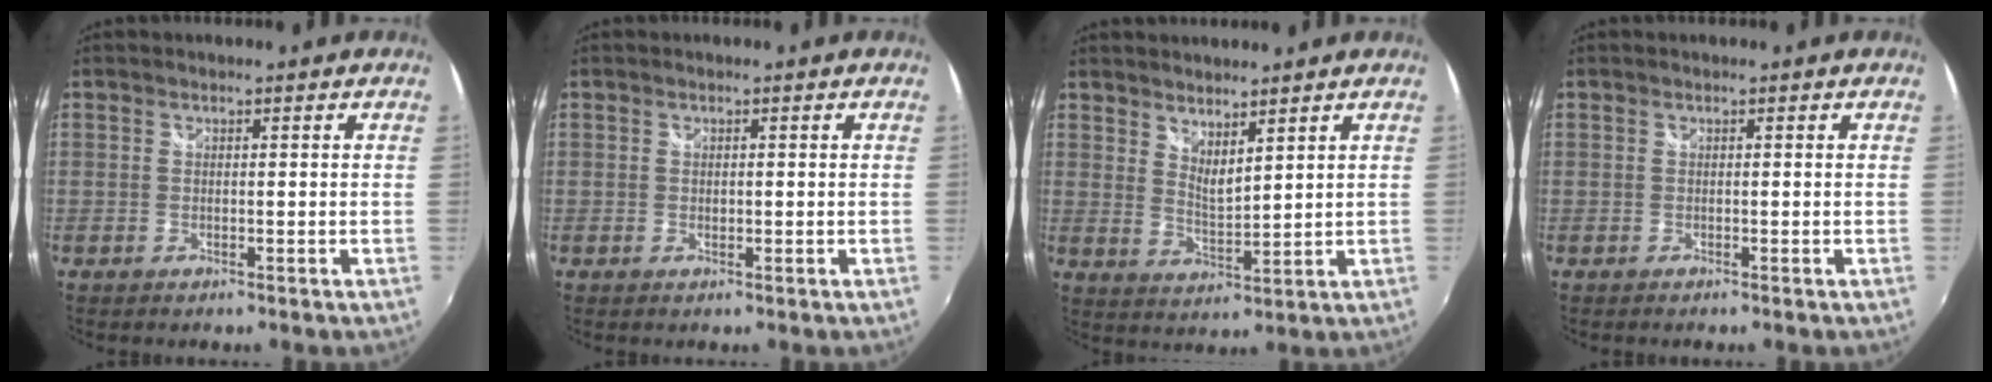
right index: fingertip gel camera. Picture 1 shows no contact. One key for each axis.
{"total": 0.6, "fx": 0.1, "fy": 0.4, "fz": 0.5, "tx": -0.008, "ty": -0.001, "tz": 0.002}
{"total": 5.0, "fx": 4.3, "fy": 1.1, "fz": 2.5, "tx": -0.038, "ty": -0.008, "tz": 0.074}
{"total": 0.0}